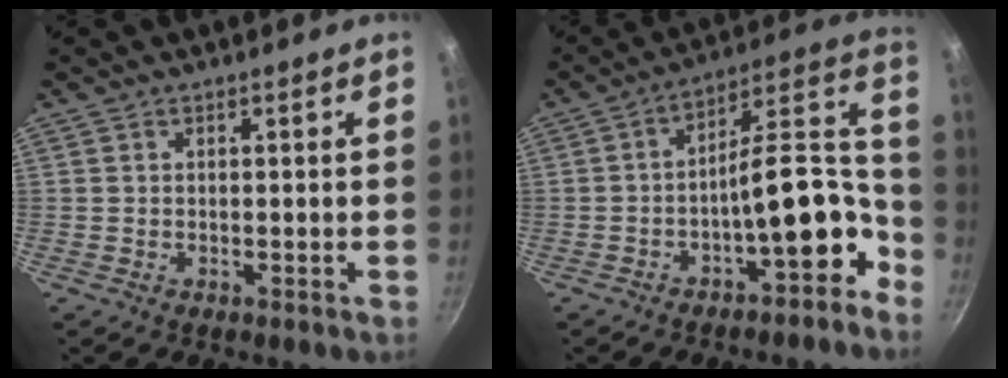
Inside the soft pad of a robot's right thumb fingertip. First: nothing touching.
{"total": 15.2, "force": [-6.7, 6.3, 12.1], "torque": [-0.107, 0.093, -0.104]}